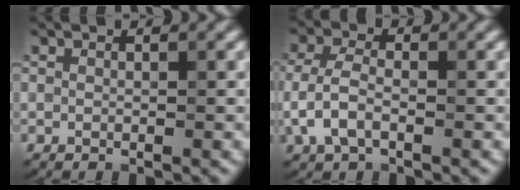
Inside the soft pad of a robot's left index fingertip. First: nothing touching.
{"total": 3.1, "force": [-1.0, 1.5, 2.5], "torque": [-0.065, 0.008, -0.026]}